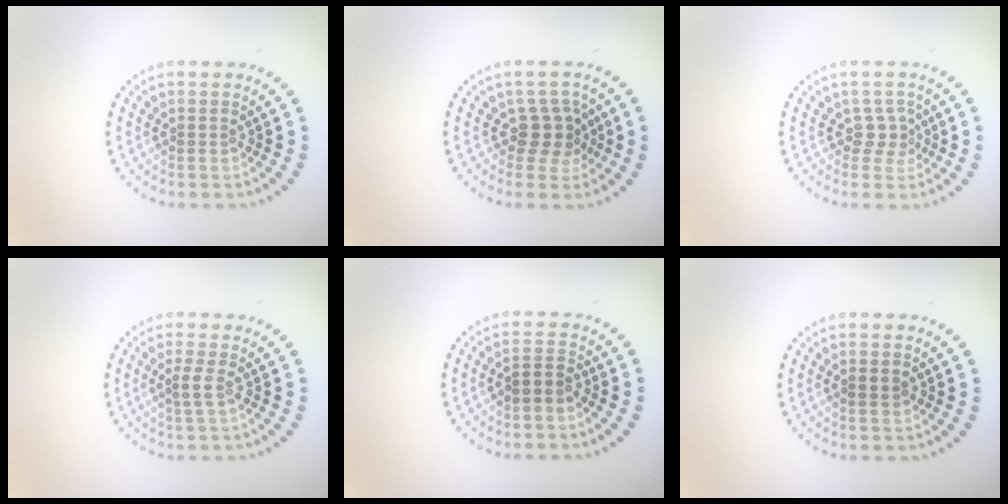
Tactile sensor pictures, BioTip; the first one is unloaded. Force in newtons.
{"total": 2.5, "press": 1.9, "slide": 1.6}
{"total": 1.8, "press": 1.2, "slide": 1.3}
{"total": 1.1, "press": 0.9, "slide": 0.7}
{"total": 1.9, "press": 1.4, "slide": 1.2}
{"total": 1.1, "press": 1.1, "slide": 0.1}